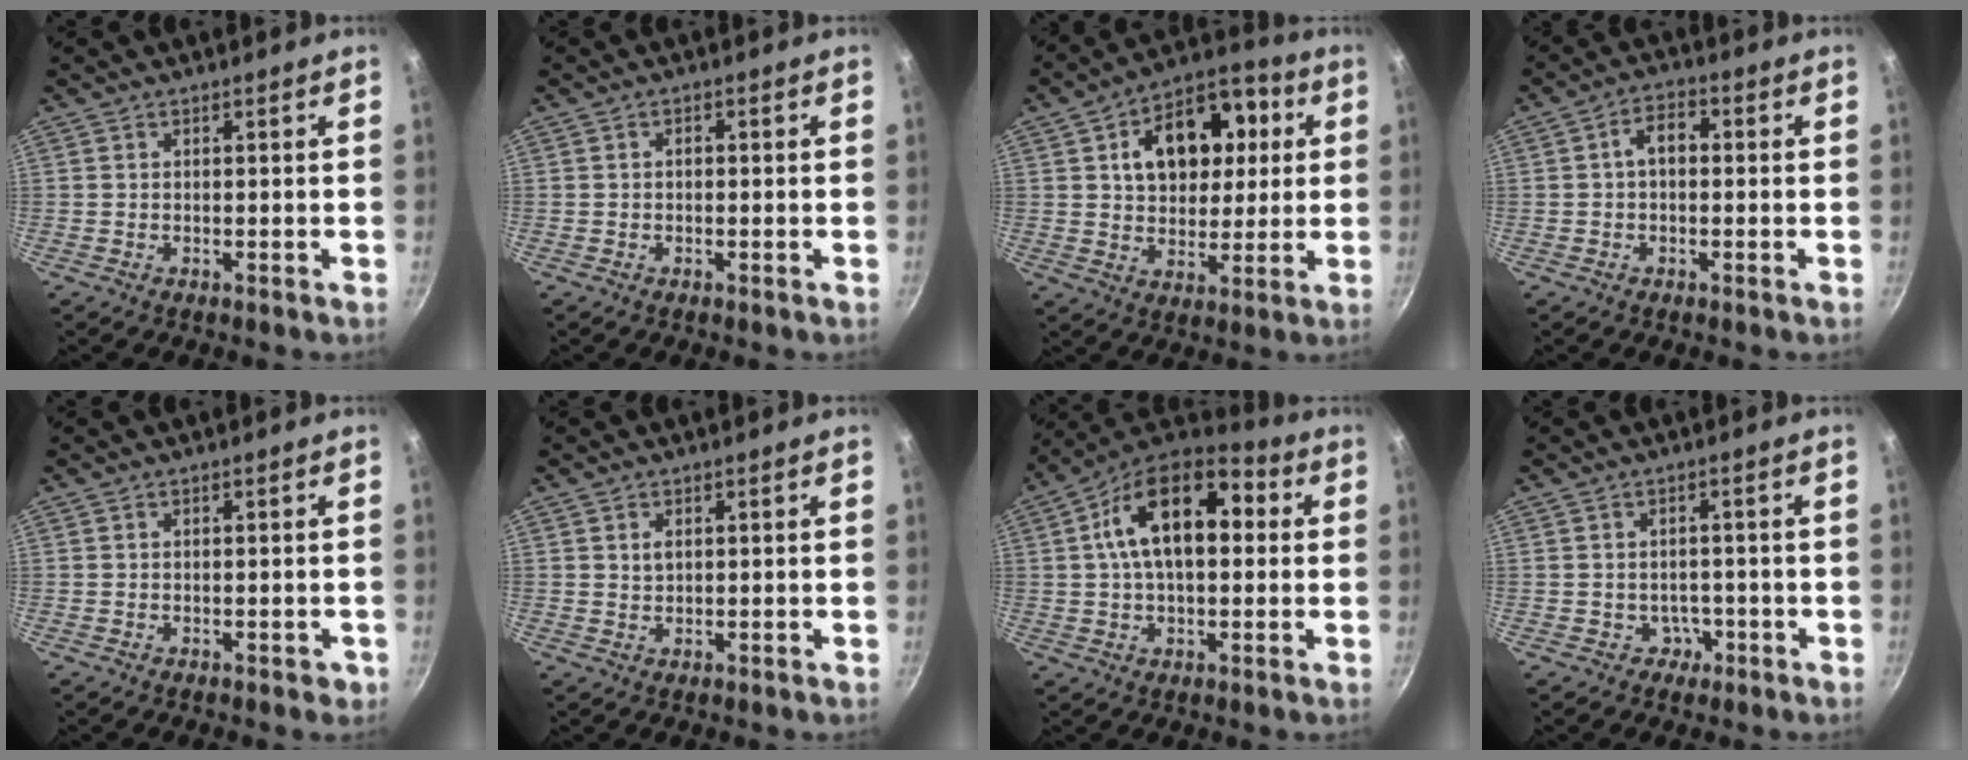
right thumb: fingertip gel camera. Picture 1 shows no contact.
{"total": 1.0, "force": [-0.1, 0.7, 0.7], "torque": [-0.006, 0.006, -0.003]}
{"total": 17.1, "force": [4.4, 11.3, 12.1], "torque": [-0.139, 0.015, 0.065]}
{"total": 4.9, "force": [0.2, 3.1, 3.8], "torque": [-0.054, 0.020, -0.004]}
{"total": 1.2, "force": [-0.4, 0.8, 0.8], "torque": [-0.003, 0.001, -0.003]}
{"total": 1.7, "force": [0.6, 1.2, 1.1], "torque": [-0.015, -0.005, 0.014]}
{"total": 18.4, "force": [3.3, 10.3, 14.8], "torque": [-0.228, 0.031, 0.043]}
{"total": 2.7, "force": [-1.1, 2.3, 0.7], "torque": [0.010, 0.012, -0.016]}